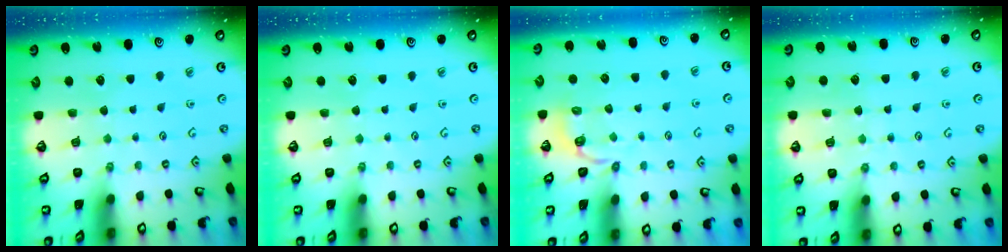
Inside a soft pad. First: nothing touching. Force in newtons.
{"total": 0.0}
{"total": 3.2, "press": 2.1, "slide": 2.4}
{"total": 4.5, "press": 4.5, "slide": 0.6}